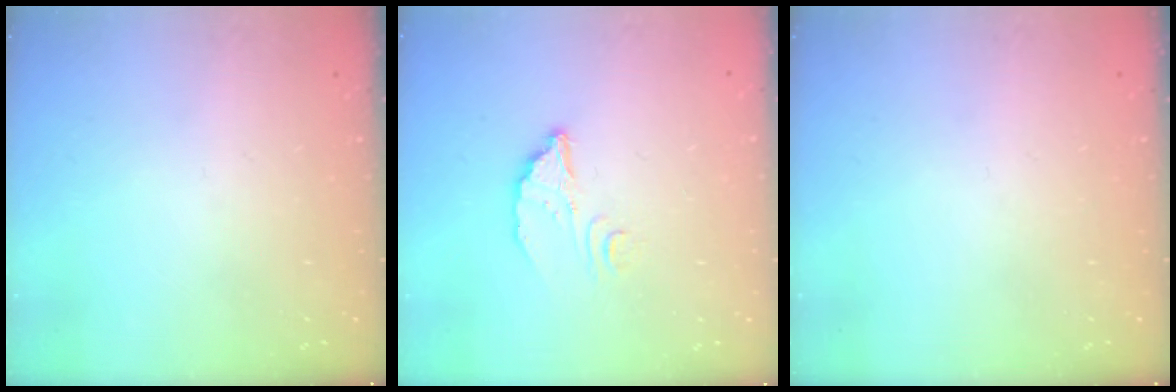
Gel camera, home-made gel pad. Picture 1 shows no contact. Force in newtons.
{"total": 4.0, "press": 4.0, "slide": 0.2}
{"total": 0.0}